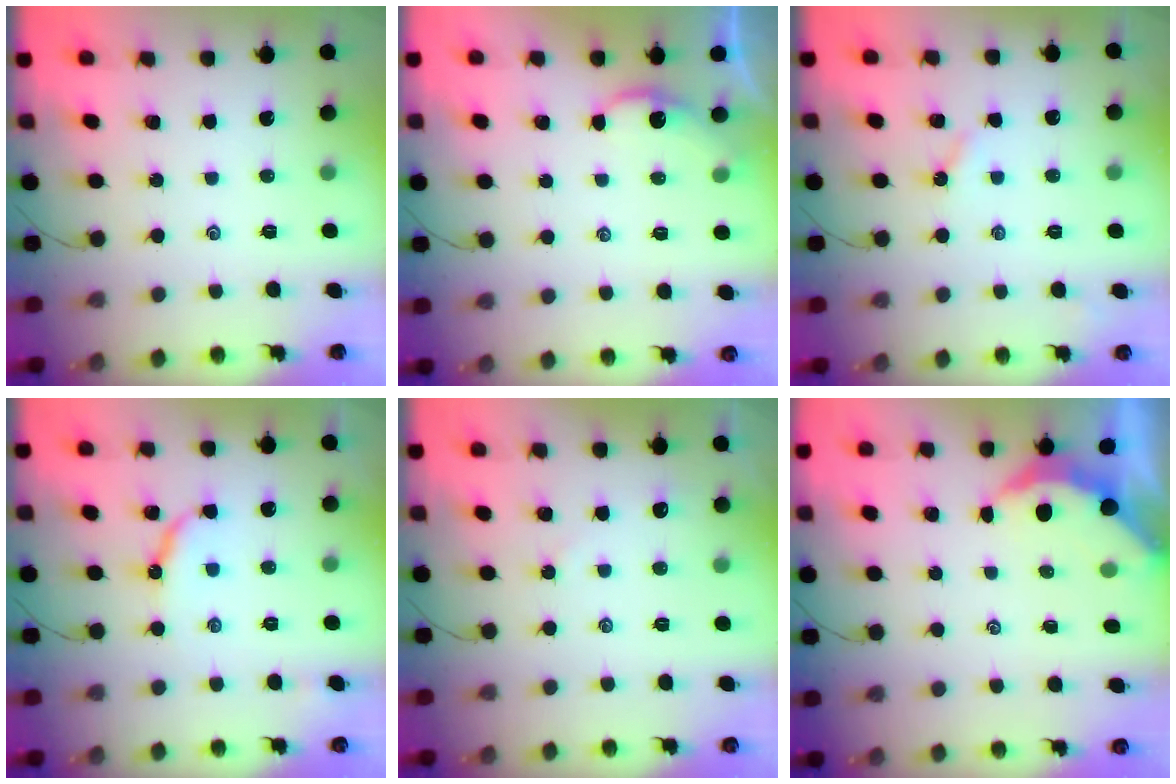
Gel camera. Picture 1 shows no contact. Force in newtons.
{"total": 1.3, "press": 1.3, "slide": 0.2}
{"total": 2.8, "press": 2.8, "slide": 0.5}
{"total": 7.0, "press": 7.0, "slide": 0.2}
{"total": 1.8, "press": 1.8, "slide": 0.3}
{"total": 3.4, "press": 3.4, "slide": 0.1}